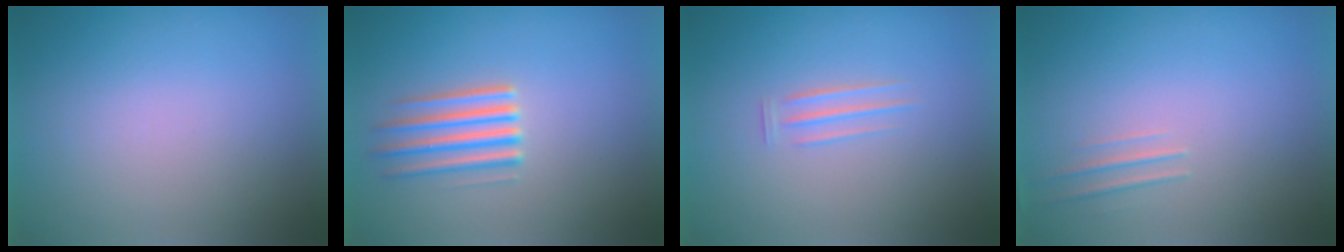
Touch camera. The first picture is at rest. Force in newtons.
{"total": 2.4}
{"total": 1.9}
{"total": 1.1}